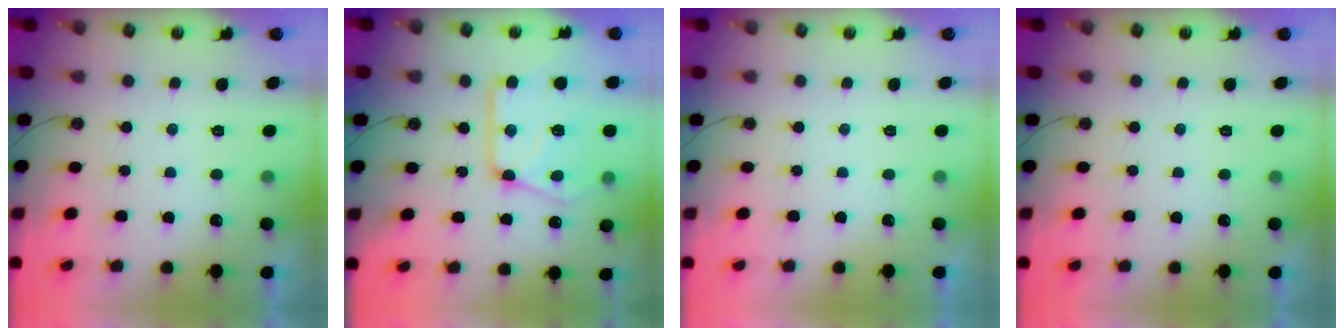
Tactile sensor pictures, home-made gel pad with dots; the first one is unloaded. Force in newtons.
{"total": 18.5, "press": 18.4, "slide": 1.7}
{"total": 0.0}
{"total": 0.0}